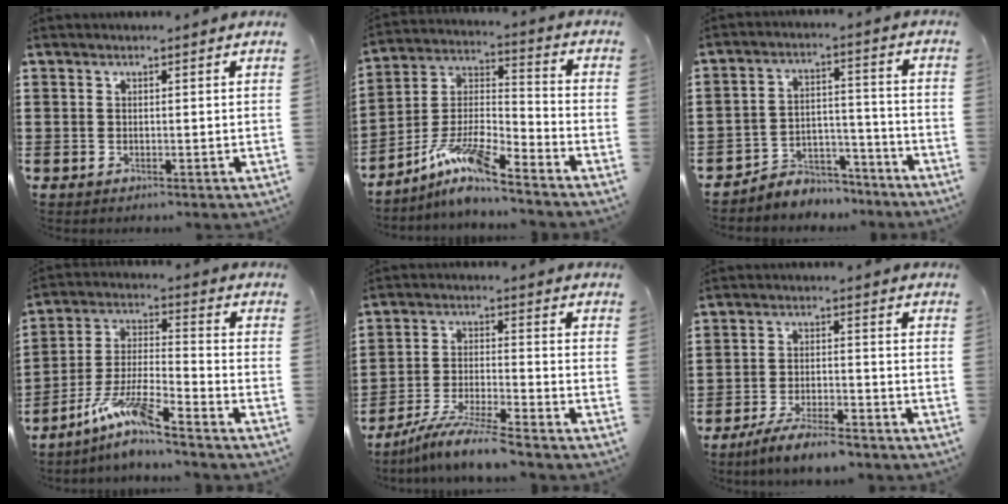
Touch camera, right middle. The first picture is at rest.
{"total": 9.1, "force": [-7.6, 1.0, 5.0], "torque": [-0.116, -0.005, -0.152]}
{"total": 5.1, "force": [-4.9, 1.6, 0.2], "torque": [-0.007, 0.014, -0.100]}
{"total": 8.8, "force": [-7.1, 0.4, 5.2], "torque": [-0.121, -0.014, -0.141]}
{"total": 7.5, "force": [-6.7, -0.2, 3.3], "torque": [-0.066, -0.008, -0.127]}
{"total": 5.4, "force": [-4.8, 0.5, 2.3], "torque": [-0.045, -0.003, -0.093]}